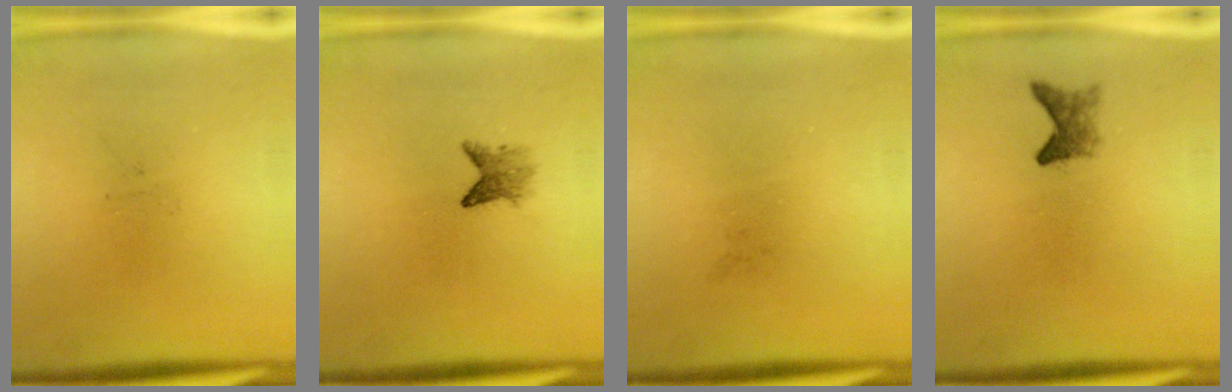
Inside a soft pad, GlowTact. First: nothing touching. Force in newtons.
{"total": 2.2}
{"total": 0.0}
{"total": 2.1}